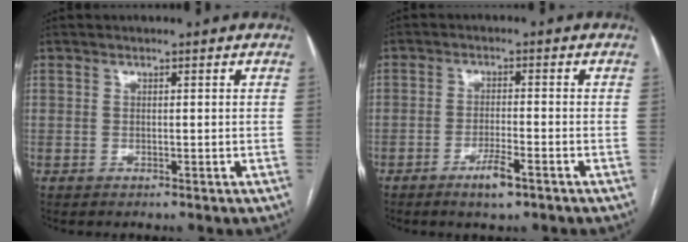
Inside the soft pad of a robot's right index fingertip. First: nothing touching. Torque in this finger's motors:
{"motor_torque": [0.36, -0.10, 0.09, 0.05]}